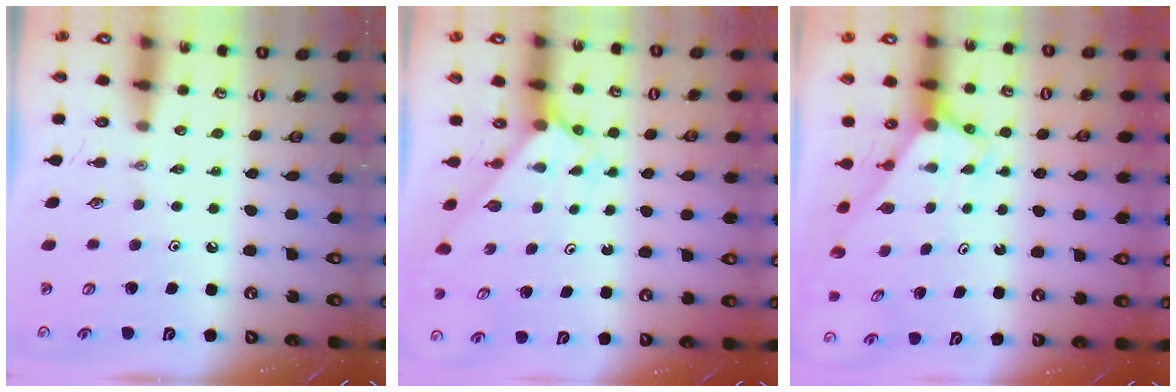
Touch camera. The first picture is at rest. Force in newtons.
{"total": 2.0, "press": 2.0, "slide": 0.2}
{"total": 2.7, "press": 2.7, "slide": 0.0}